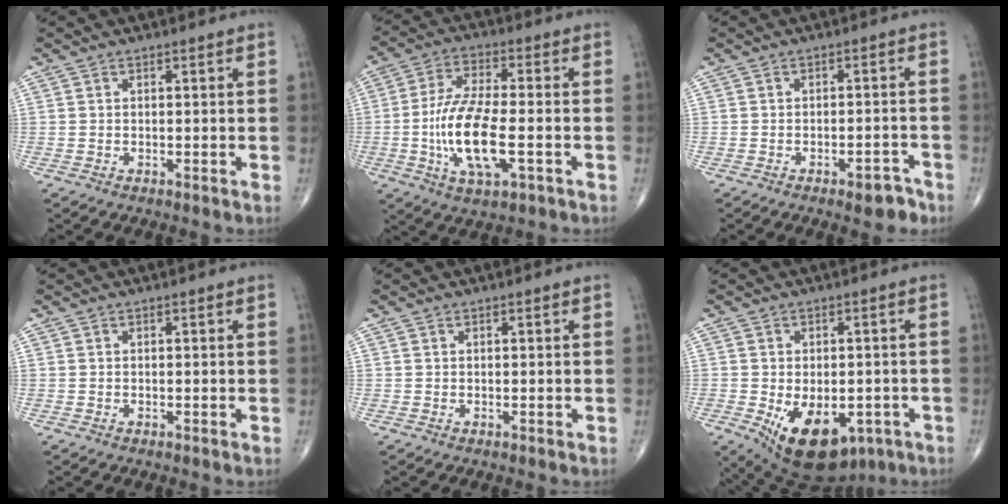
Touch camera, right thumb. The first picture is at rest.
{"total": 13.9, "force": [-3.1, 4.9, 12.6], "torque": [-0.257, 0.009, -0.056]}
{"total": 4.4, "force": [-3.0, 1.8, 2.8], "torque": [-0.023, 0.021, -0.035]}
{"total": 0.0}
{"total": 0.0}
{"total": 14.9, "force": [-5.8, 8.9, 10.5], "torque": [-0.153, -0.003, -0.066]}